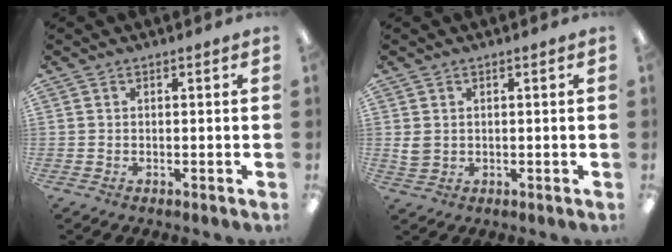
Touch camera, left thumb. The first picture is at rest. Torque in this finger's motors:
{"motor_torque": [-0.29, 0.26, 0.36, -0.27, 0.00]}